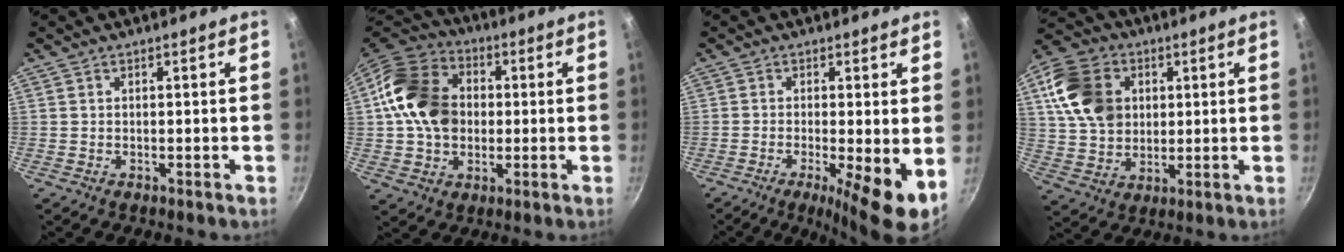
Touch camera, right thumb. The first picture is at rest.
{"total": 17.0, "force": [1.3, 13.4, 10.4], "torque": [-0.167, 0.022, 0.012]}
{"total": 8.6, "force": [-1.6, 1.7, 8.3], "torque": [-0.128, -0.009, -0.026]}
{"total": 14.7, "force": [4.1, 11.6, 8.1], "torque": [-0.128, -0.003, 0.075]}